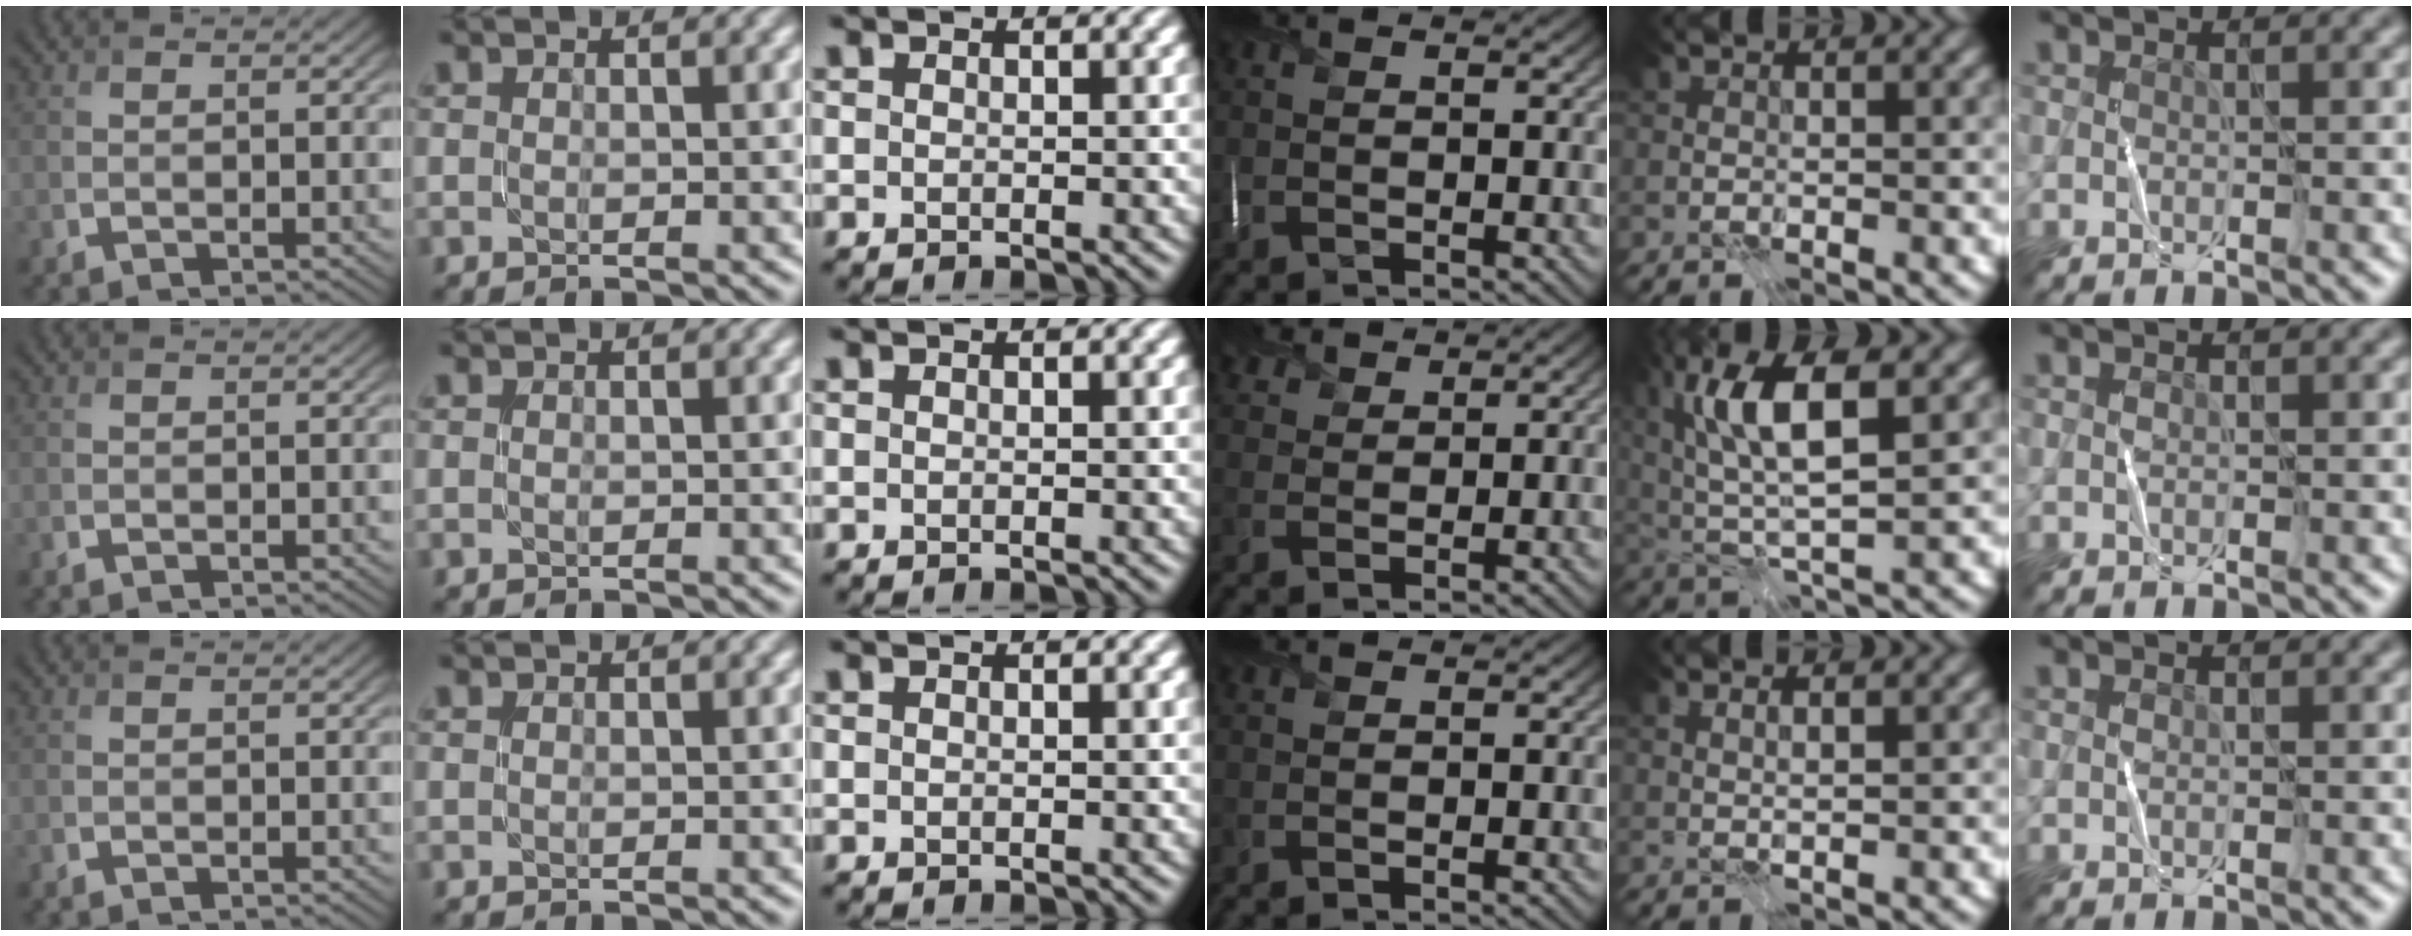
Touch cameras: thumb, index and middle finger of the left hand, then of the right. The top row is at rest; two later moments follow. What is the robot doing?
{"motion": "fold", "object": "scarf"}